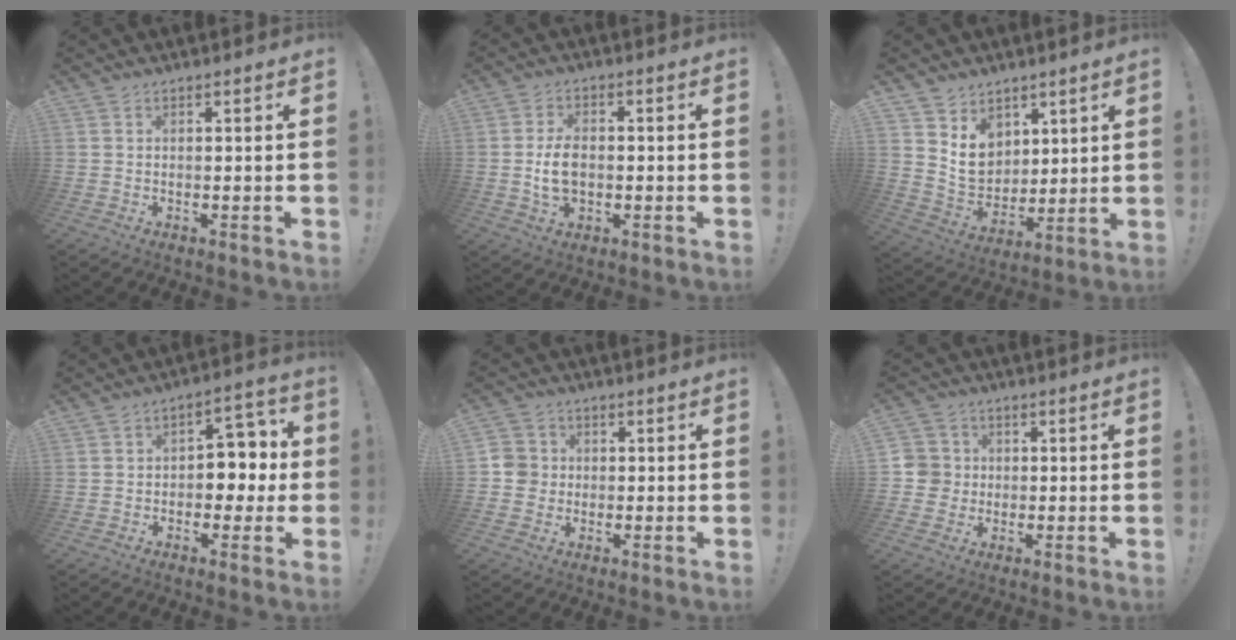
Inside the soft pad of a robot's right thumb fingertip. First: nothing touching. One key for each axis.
{"total": 7.6, "fx": -0.8, "fy": 5.0, "fz": 5.7, "tx": -0.093, "ty": 0.000, "tz": -0.015}
{"total": 10.8, "fx": 5.8, "fy": 8.7, "fz": 3.1, "tx": -0.042, "ty": -0.049, "tz": 0.120}
{"total": 7.4, "fx": -0.7, "fy": 6.1, "fz": 4.2, "tx": -0.049, "ty": 0.011, "tz": -0.010}
{"total": 5.6, "fx": -0.4, "fy": 5.4, "fz": 1.3, "tx": -0.032, "ty": 0.011, "tz": -0.005}
{"total": 6.0, "fx": -0.1, "fy": 5.9, "fz": 1.1, "tx": -0.024, "ty": 0.006, "tz": 0.001}